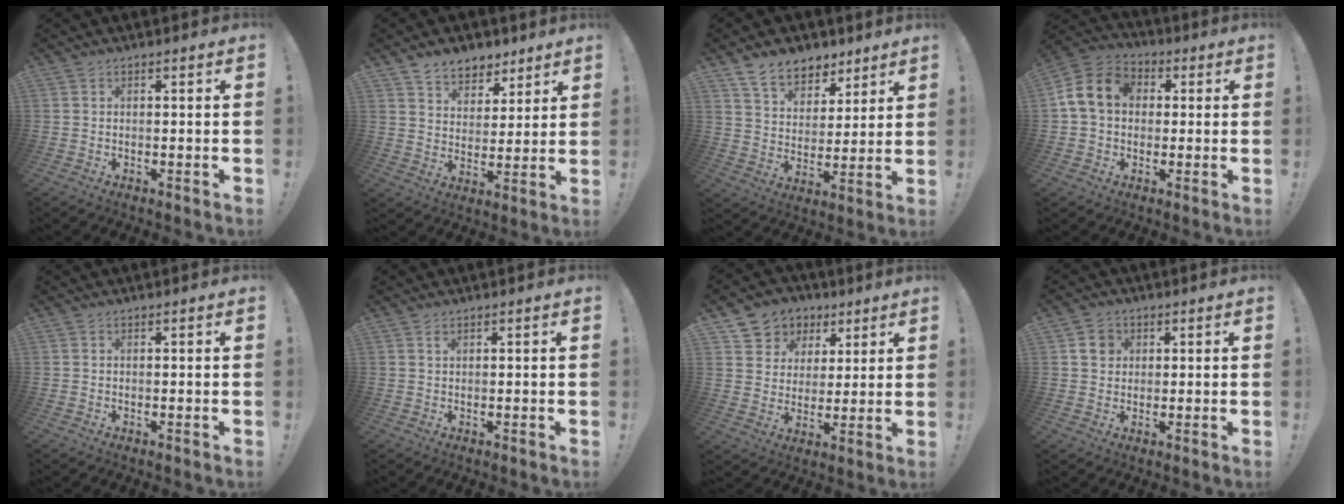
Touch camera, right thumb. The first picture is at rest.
{"total": 8.2, "force": [6.1, 5.3, 1.4], "torque": [-0.018, -0.047, 0.119]}
{"total": 11.2, "force": [8.4, 6.6, 3.3], "torque": [-0.063, -0.057, 0.163]}
{"total": 12.8, "force": [2.4, 10.0, 7.7], "torque": [-0.136, 0.014, 0.050]}
{"total": 0.0}
{"total": 0.6, "force": [0.4, 0.2, 0.4], "torque": [-0.005, -0.001, 0.007]}
{"total": 8.4, "force": [3.5, 7.5, 1.4], "torque": [-0.021, -0.025, 0.073]}
{"total": 4.9, "force": [1.7, 4.3, 1.6], "torque": [-0.009, -0.004, 0.029]}